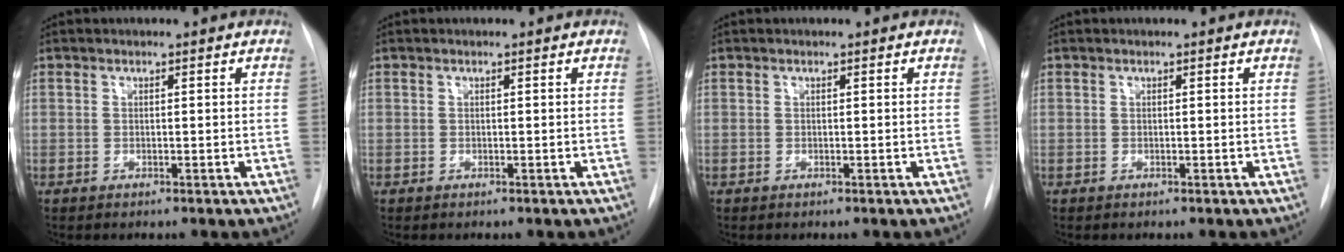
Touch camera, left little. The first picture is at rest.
{"total": 0.0}
{"total": 0.0}
{"total": 0.0}